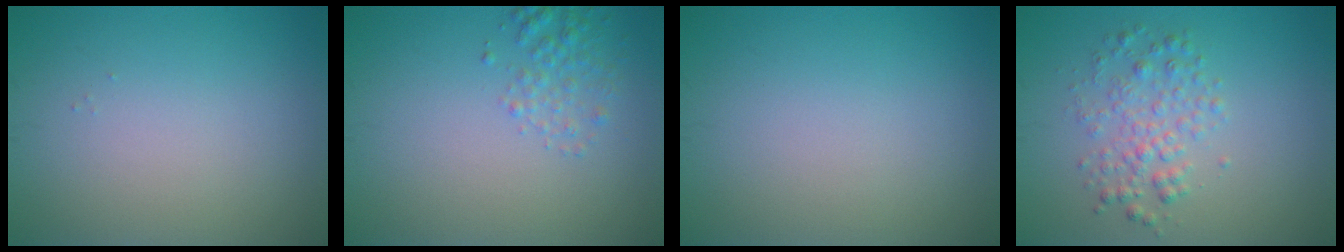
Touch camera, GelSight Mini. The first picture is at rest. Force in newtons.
{"total": 1.8, "press": 1.8, "slide": 0.1}
{"total": 0.0}
{"total": 2.8, "press": 2.8, "slide": 0.0}